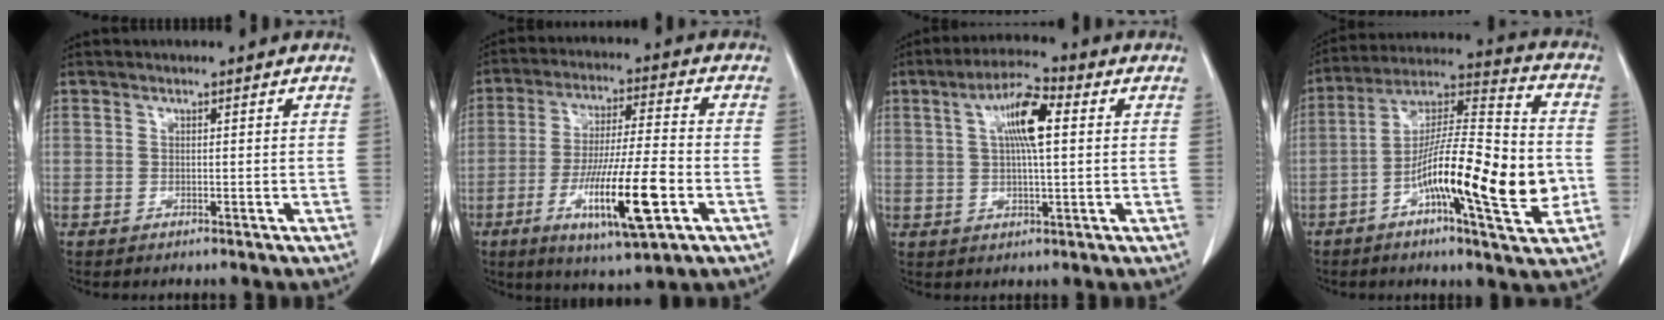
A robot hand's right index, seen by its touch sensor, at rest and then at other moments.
{"total": 14.7, "force": [-5.0, 1.2, 13.7], "torque": [-0.251, -0.020, -0.081]}
{"total": 8.2, "force": [2.1, 1.6, 7.8], "torque": [-0.143, 0.016, 0.034]}
{"total": 20.0, "force": [-5.1, 2.8, 19.1], "torque": [-0.315, 0.007, -0.082]}